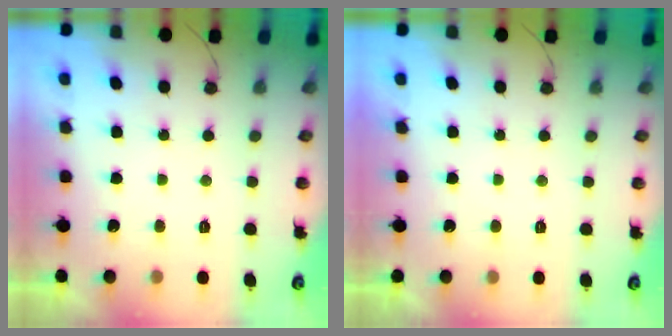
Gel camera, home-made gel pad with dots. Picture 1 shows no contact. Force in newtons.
{"total": 1.9, "press": 1.9, "slide": 0.0}